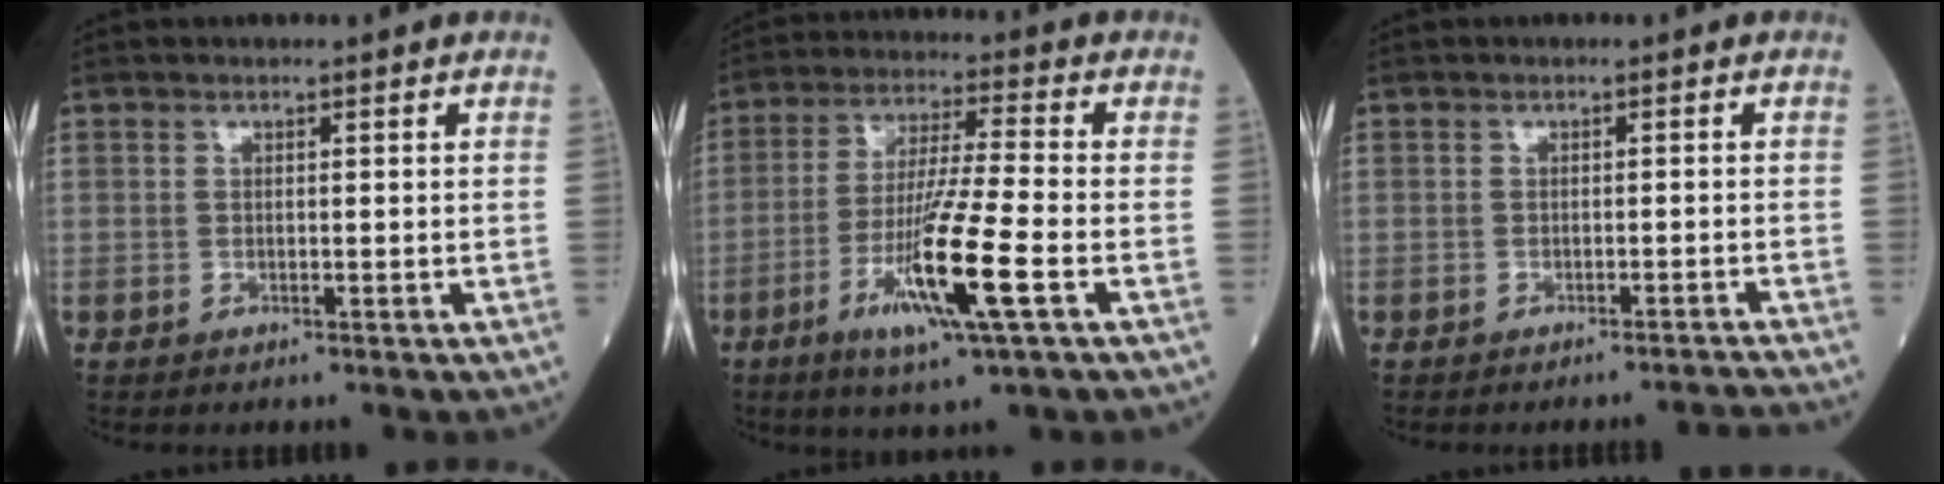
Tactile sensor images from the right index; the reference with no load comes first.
{"total": 12.6, "force": [-4.6, -0.3, 11.7], "torque": [-0.227, -0.020, -0.088]}
{"total": 3.3, "force": [-3.0, -1.4, 0.1], "torque": [0.007, -0.001, -0.037]}